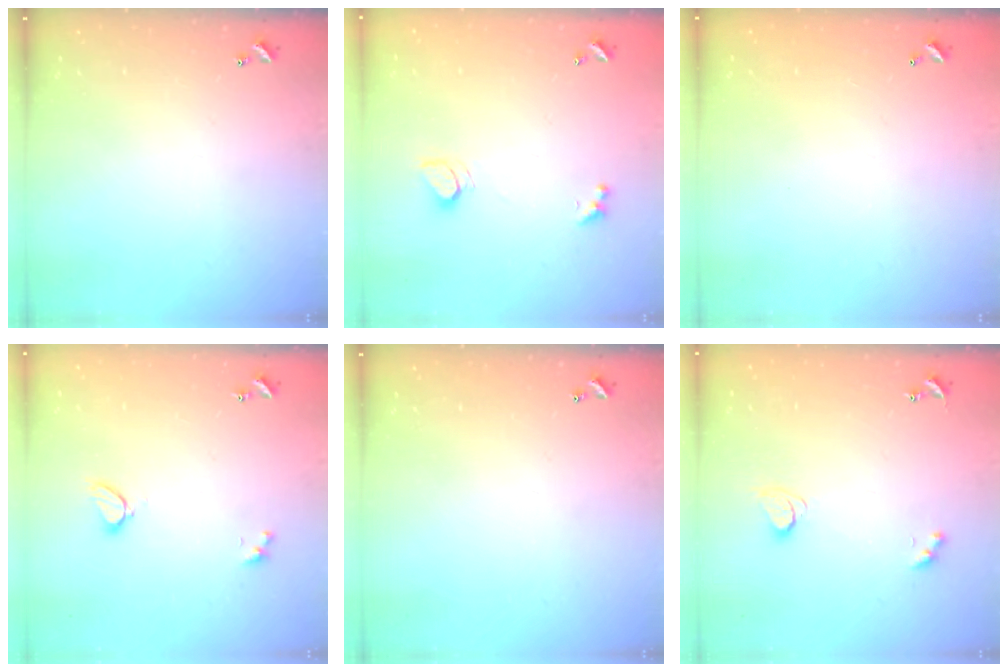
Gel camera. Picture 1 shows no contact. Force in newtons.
{"total": 2.5, "press": 2.4, "slide": 0.6}
{"total": 2.8, "press": 2.8, "slide": 0.1}
{"total": 2.2, "press": 2.2, "slide": 0.3}
{"total": 0.0}
{"total": 2.4, "press": 2.3, "slide": 0.6}